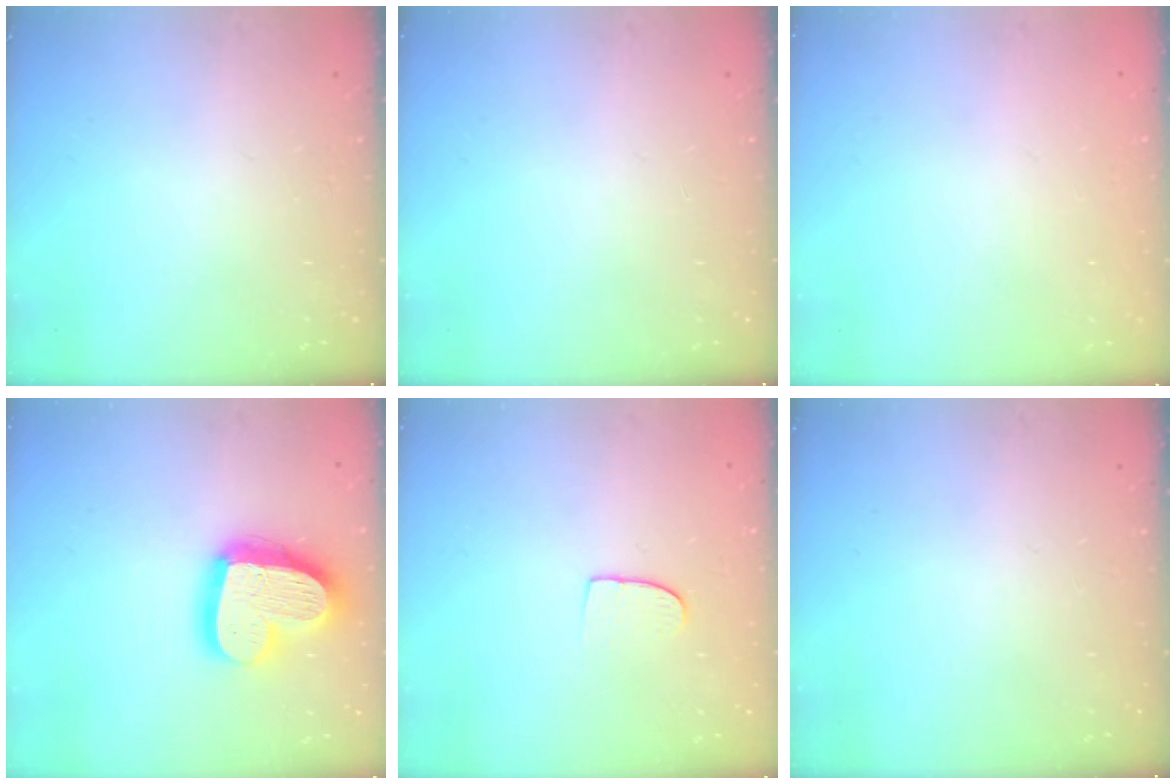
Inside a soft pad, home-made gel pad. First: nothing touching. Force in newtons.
{"total": 0.0}
{"total": 0.0}
{"total": 20.8, "press": 20.7, "slide": 1.9}
{"total": 7.3, "press": 7.2, "slide": 0.5}
{"total": 0.0}